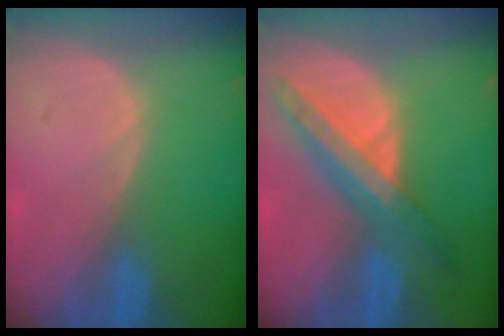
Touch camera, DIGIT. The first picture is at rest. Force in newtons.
{"total": 8.7, "press": 7.5, "slide": 4.4}